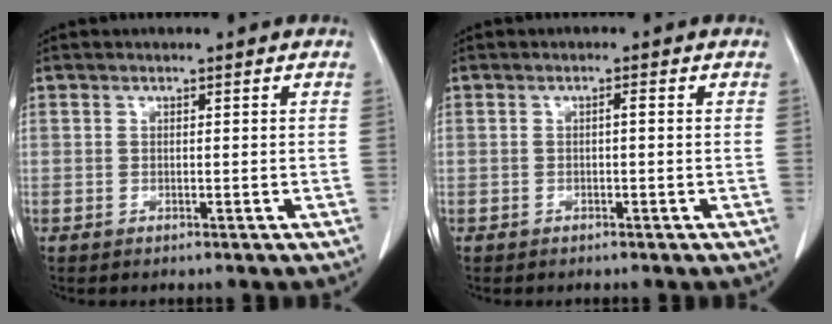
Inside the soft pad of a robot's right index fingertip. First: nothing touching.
{"total": 0.7, "force": [0.0, 0.1, 0.6], "torque": [-0.011, 0.003, 0.002]}